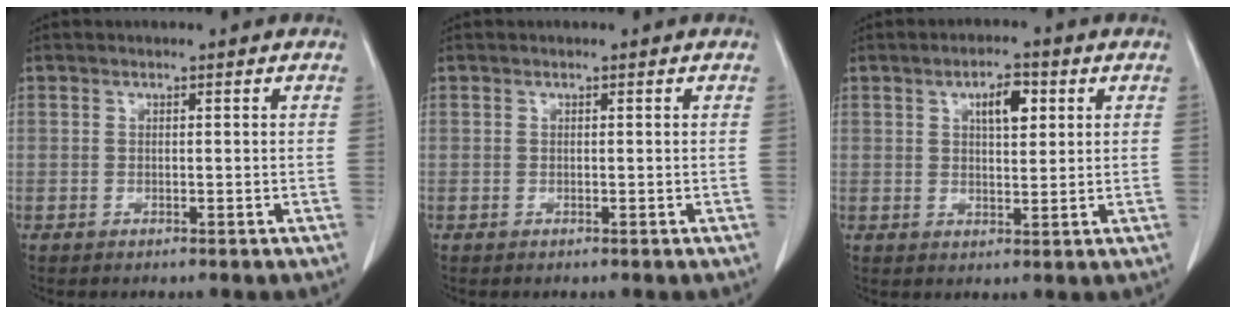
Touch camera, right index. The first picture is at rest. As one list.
[{"total": 0.0}, {"total": 4.9, "force": [1.9, 1.9, 4.1], "torque": [-0.067, 0.004, 0.031]}]